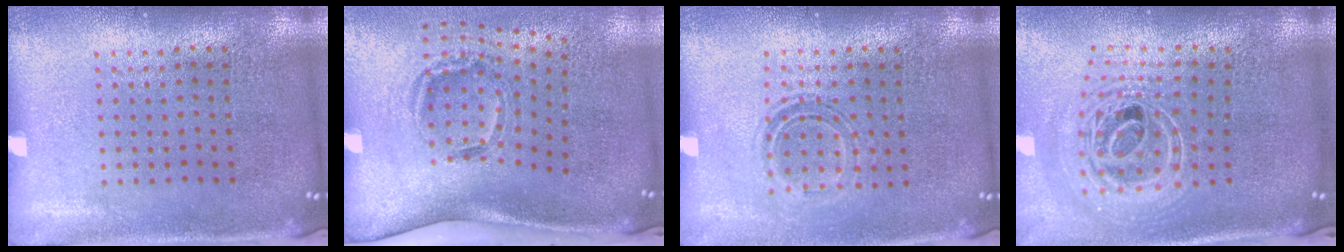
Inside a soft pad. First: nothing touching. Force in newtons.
{"total": 2.1, "press": 1.3, "slide": 1.6}
{"total": 1.1, "press": 1.0, "slide": 0.5}
{"total": 2.6, "press": 1.9, "slide": 1.9}